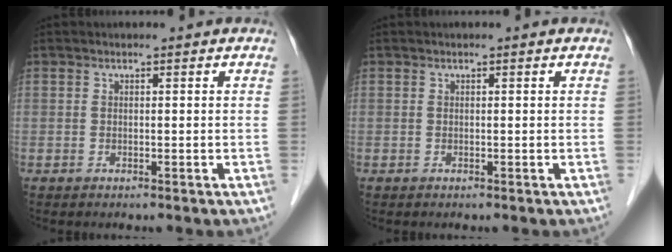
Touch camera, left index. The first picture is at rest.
{"total": 0.0}